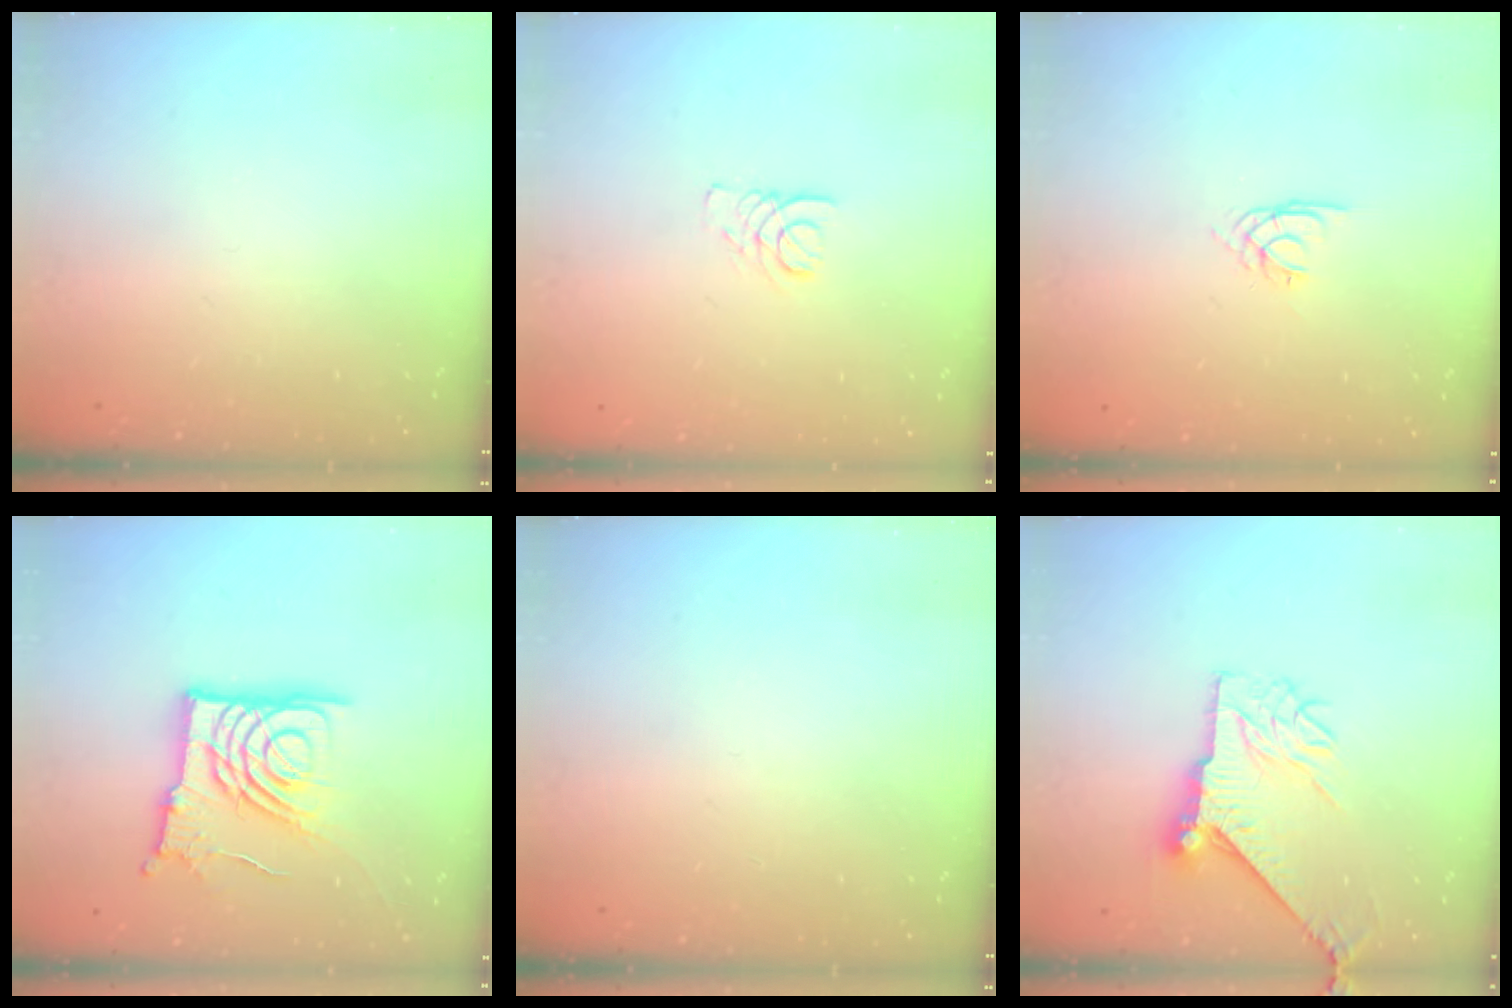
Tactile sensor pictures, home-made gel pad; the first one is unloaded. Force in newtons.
{"total": 1.9, "press": 1.9, "slide": 0.2}
{"total": 1.7, "press": 1.7, "slide": 0.1}
{"total": 15.5, "press": 15.5, "slide": 1.2}
{"total": 0.0}
{"total": 10.8, "press": 10.7, "slide": 1.1}